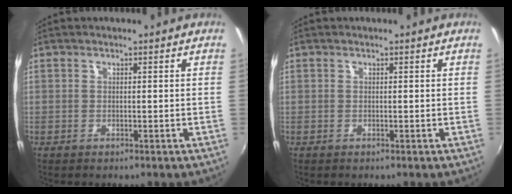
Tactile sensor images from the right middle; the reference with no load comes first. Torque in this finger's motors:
{"motor_torque": [0.00, 0.00, 0.00, 0.00]}